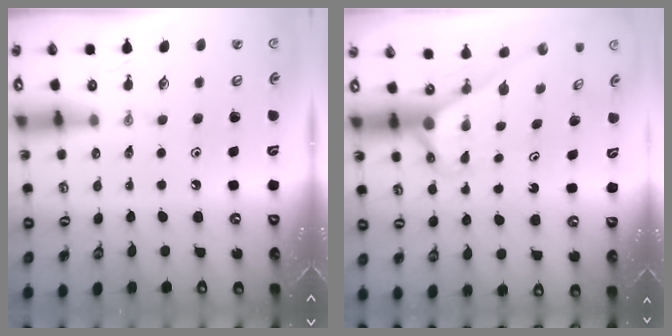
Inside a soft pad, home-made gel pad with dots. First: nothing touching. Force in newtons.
{"total": 2.9, "press": 2.9, "slide": 0.0}